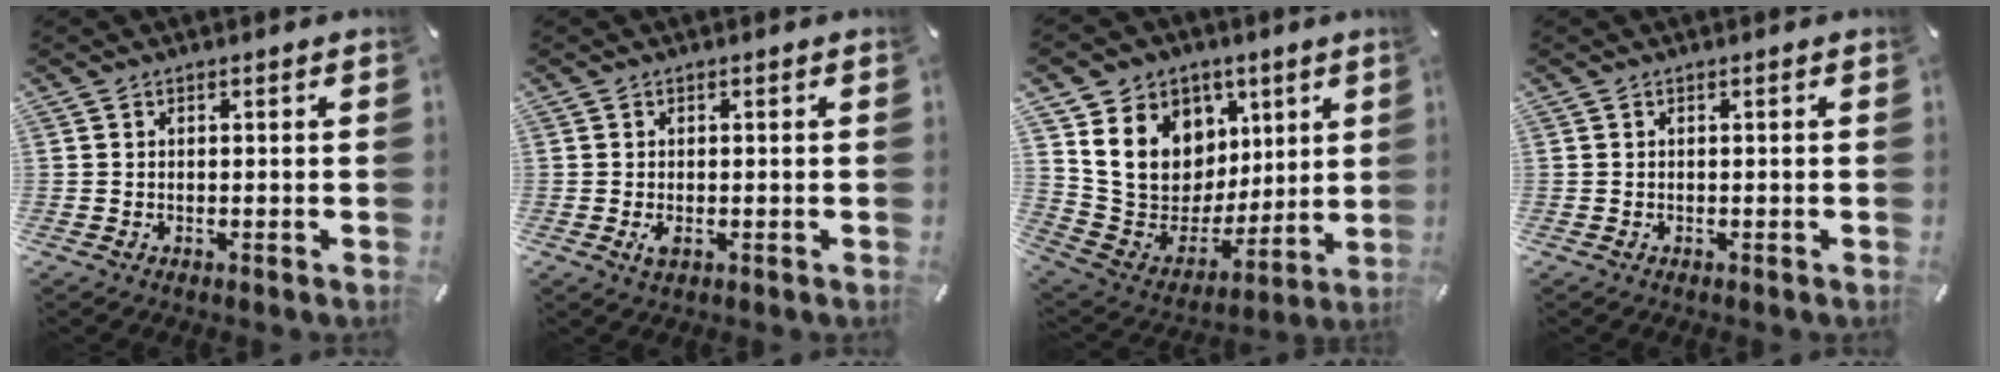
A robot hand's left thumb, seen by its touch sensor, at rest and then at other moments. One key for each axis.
{"total": 2.0, "fx": -0.4, "fy": 1.1, "fz": 1.6, "tx": -0.041, "ty": -0.006, "tz": -0.009}
{"total": 17.4, "fx": 6.8, "fy": 14.3, "fz": 7.0, "tx": -0.110, "ty": -0.041, "tz": 0.148}
{"total": 0.0}